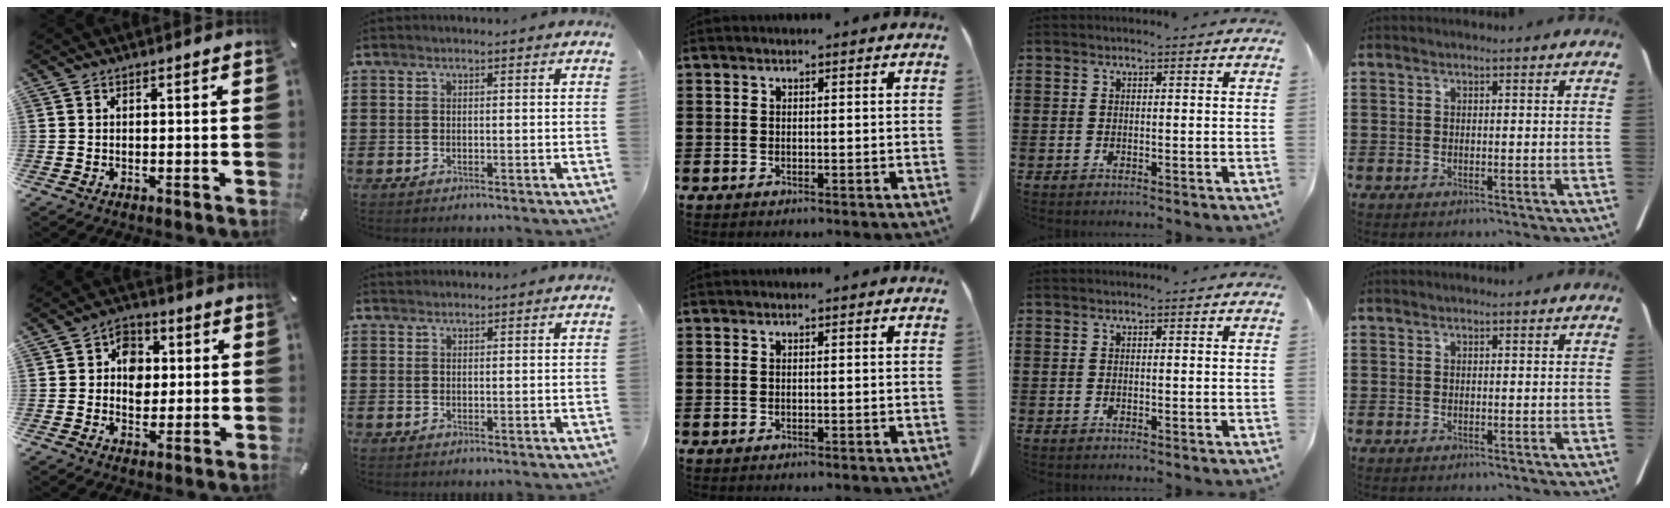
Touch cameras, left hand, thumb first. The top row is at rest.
{"thumb": {"total": 7.4, "force": [0.5, 6.3, 3.9], "torque": [-0.044, 0.003, 0.003]}, "index": {"total": 0.8, "force": [0.8, 0.2, 0.0], "torque": [-0.001, 0.001, 0.016]}}